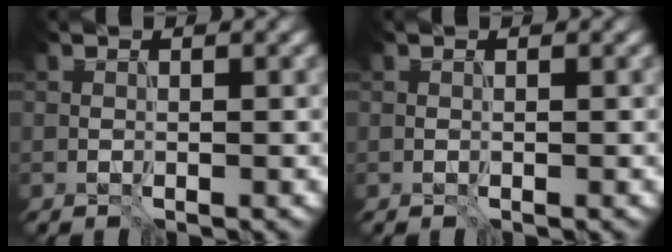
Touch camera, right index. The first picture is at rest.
{"total": 0.0}